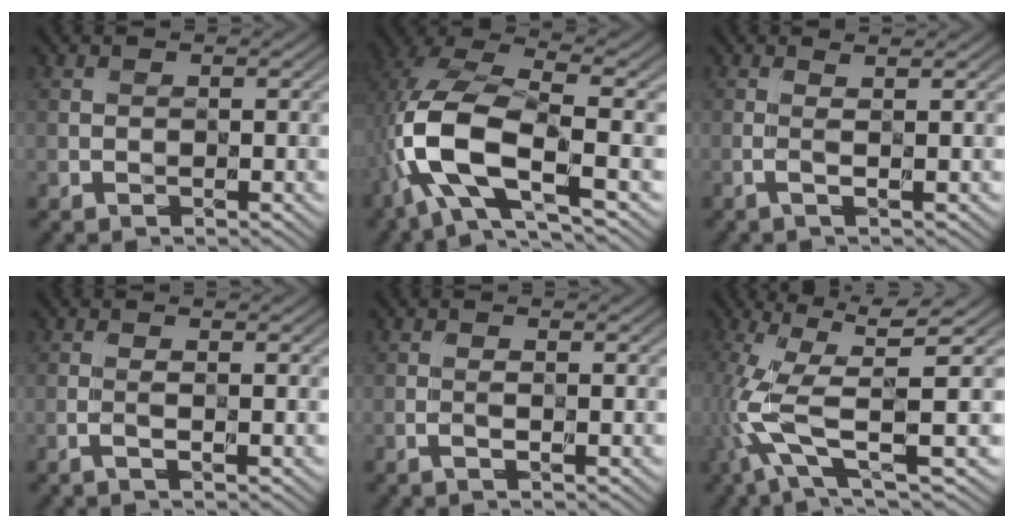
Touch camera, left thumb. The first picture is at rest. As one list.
[{"total": 11.8, "force": [-2.6, 4.3, 10.6], "torque": [-0.246, -0.008, -0.056]}, {"total": 1.3, "force": [0.7, -0.5, 1.0], "torque": [-0.020, 0.002, 0.005]}, {"total": 0.9, "force": [0.3, -0.5, 0.7], "torque": [-0.015, 0.000, -0.002]}, {"total": 0.8, "force": [0.2, -0.6, 0.4], "torque": [-0.012, 0.000, 0.000]}, {"total": 8.7, "force": [-1.7, 1.4, 8.4], "torque": [-0.185, 0.007, -0.039]}]